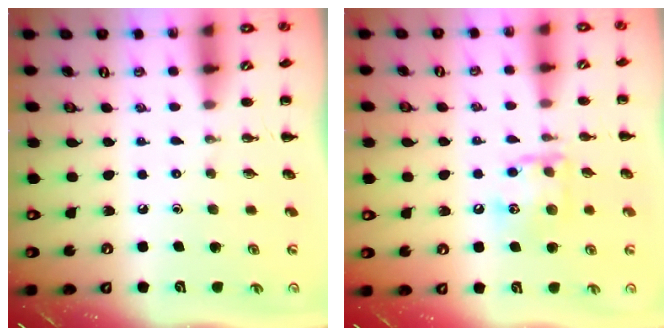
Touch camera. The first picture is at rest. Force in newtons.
{"total": 11.8, "press": 11.8, "slide": 1.2}